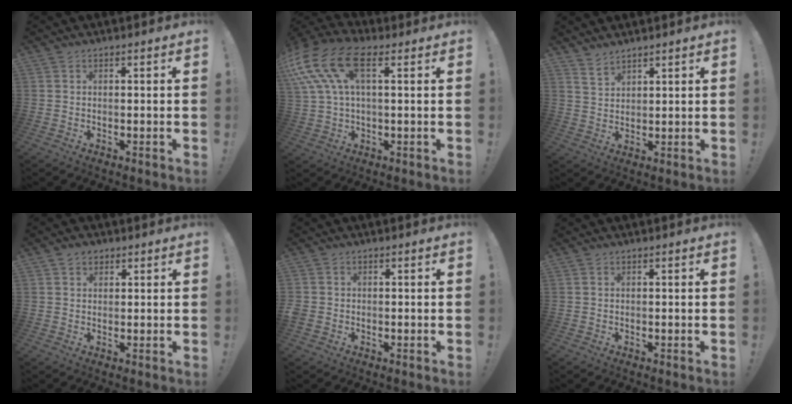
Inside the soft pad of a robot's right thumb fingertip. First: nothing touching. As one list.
[{"total": 15.8, "force": [6.0, 8.3, 12.0], "torque": [-0.253, -0.009, 0.112]}, {"total": 3.6, "force": [3.4, 1.1, 0.8], "torque": [-0.015, -0.024, 0.064]}, {"total": 2.8, "force": [1.6, 2.1, 0.9], "torque": [-0.012, -0.003, 0.029]}, {"total": 2.0, "force": [-0.4, 1.8, 0.8], "torque": [-0.020, 0.007, -0.004]}, {"total": 0.0}]